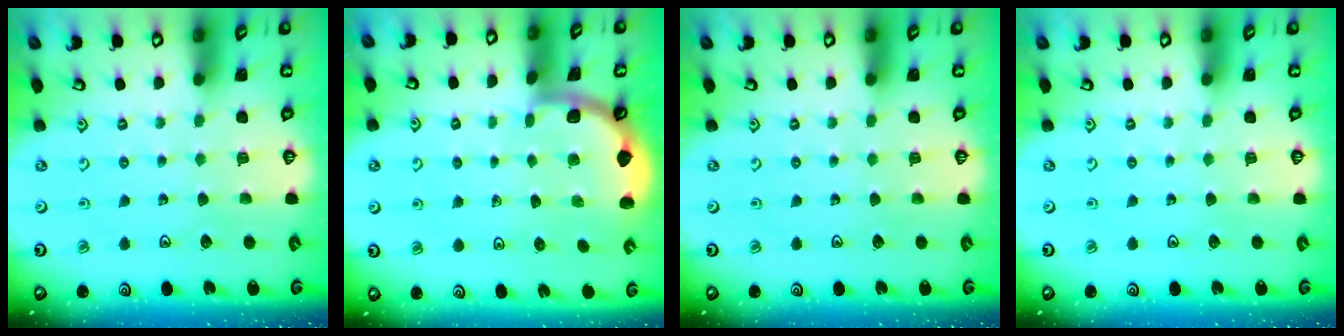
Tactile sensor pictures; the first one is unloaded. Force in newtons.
{"total": 1.8, "press": 1.8, "slide": 0.0}
{"total": 0.0}
{"total": 0.0}